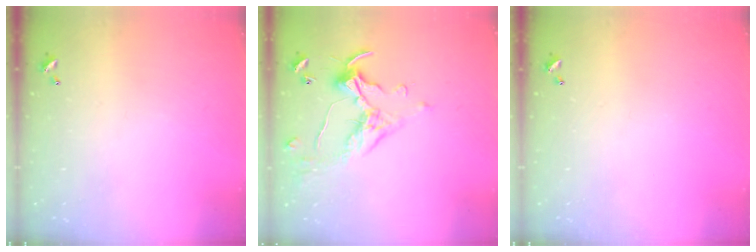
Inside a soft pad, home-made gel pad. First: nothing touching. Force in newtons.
{"total": 1.5, "press": 1.5, "slide": 0.2}
{"total": 0.0}